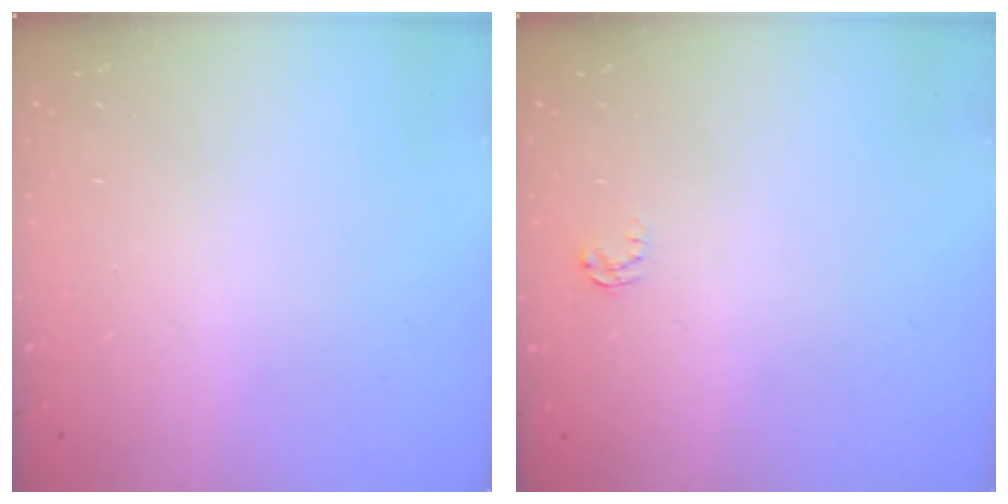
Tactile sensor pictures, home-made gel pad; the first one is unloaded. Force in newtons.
{"total": 2.6, "press": 2.6, "slide": 0.4}